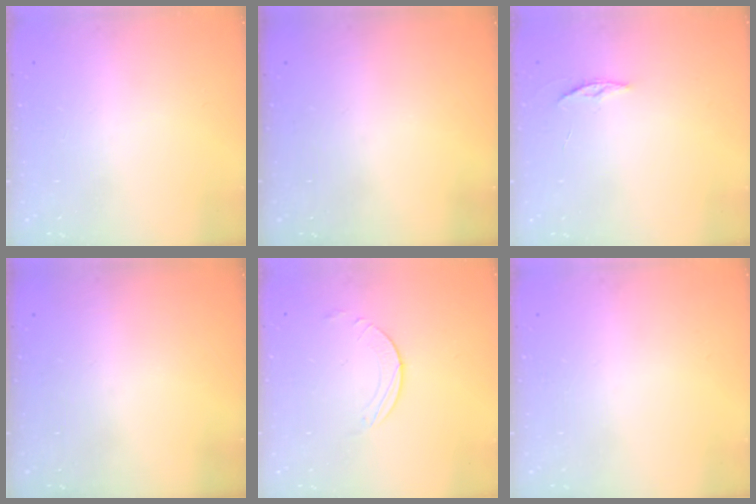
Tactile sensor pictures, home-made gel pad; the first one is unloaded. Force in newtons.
{"total": 0.0}
{"total": 3.5, "press": 3.5, "slide": 0.4}
{"total": 0.0}
{"total": 3.2, "press": 3.2, "slide": 0.3}
{"total": 0.0}